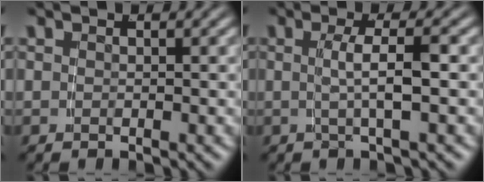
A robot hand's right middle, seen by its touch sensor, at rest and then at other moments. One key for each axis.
{"total": 2.9, "fx": -0.2, "fy": -0.3, "fz": 2.9, "tx": -0.047, "ty": 0.003, "tz": -0.001}